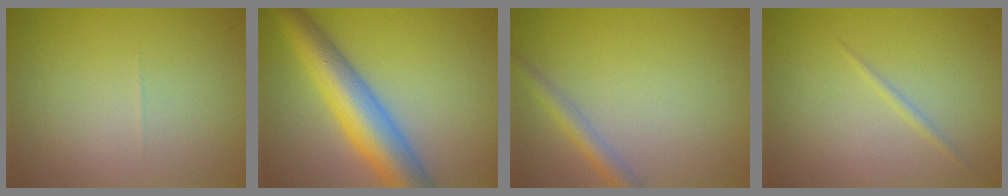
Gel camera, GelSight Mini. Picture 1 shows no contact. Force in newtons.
{"total": 8.2, "press": 8.2, "slide": 0.1}
{"total": 2.2, "press": 2.2, "slide": 0.1}
{"total": 0.7, "press": 0.7, "slide": 0.0}